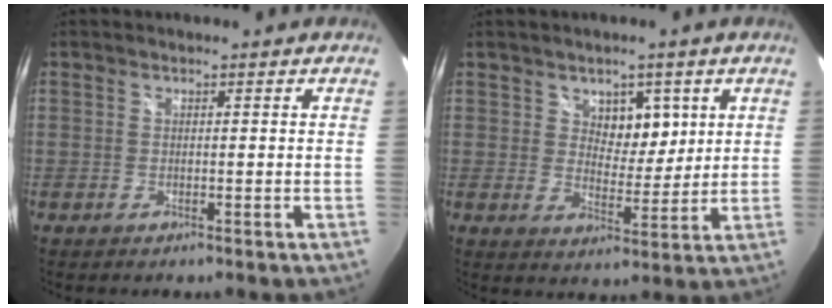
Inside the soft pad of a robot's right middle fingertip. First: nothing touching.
{"total": 5.7, "force": [2.7, 3.9, 3.1], "torque": [-0.037, -0.003, 0.046]}